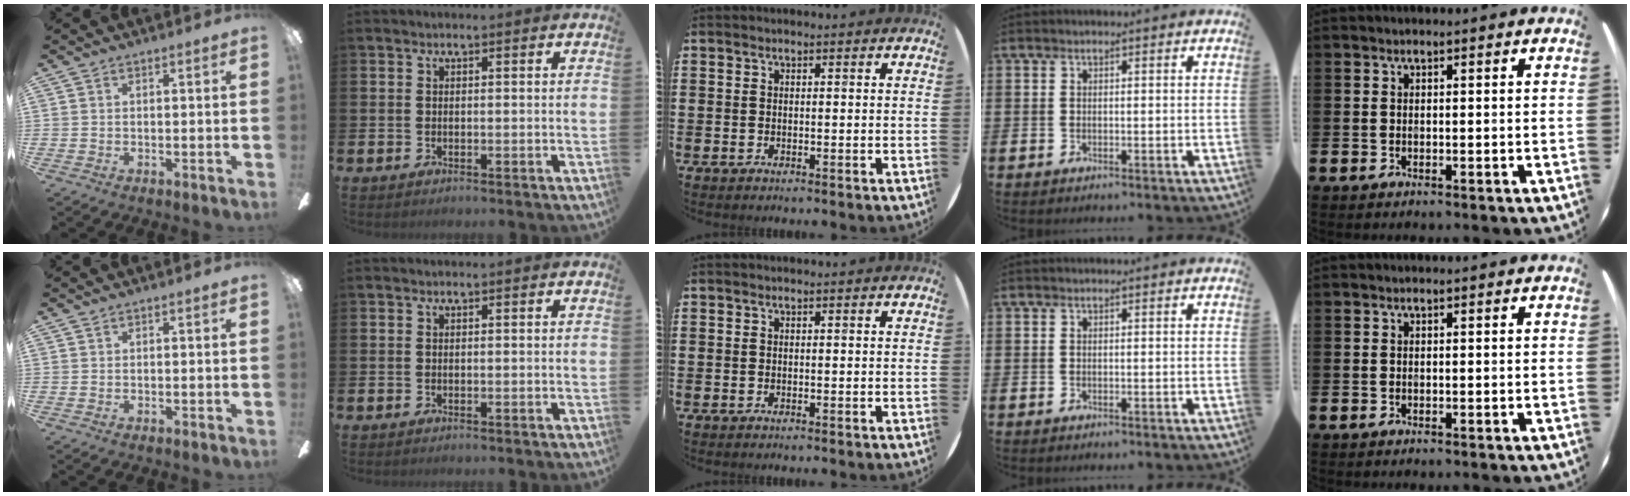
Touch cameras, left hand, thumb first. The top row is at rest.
{}